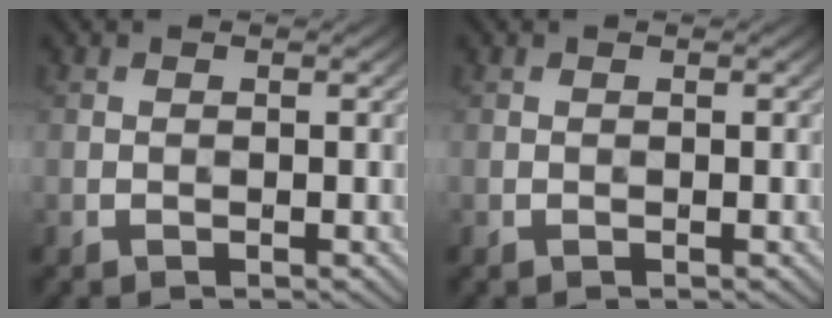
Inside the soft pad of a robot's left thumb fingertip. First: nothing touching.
{"total": 0.0}